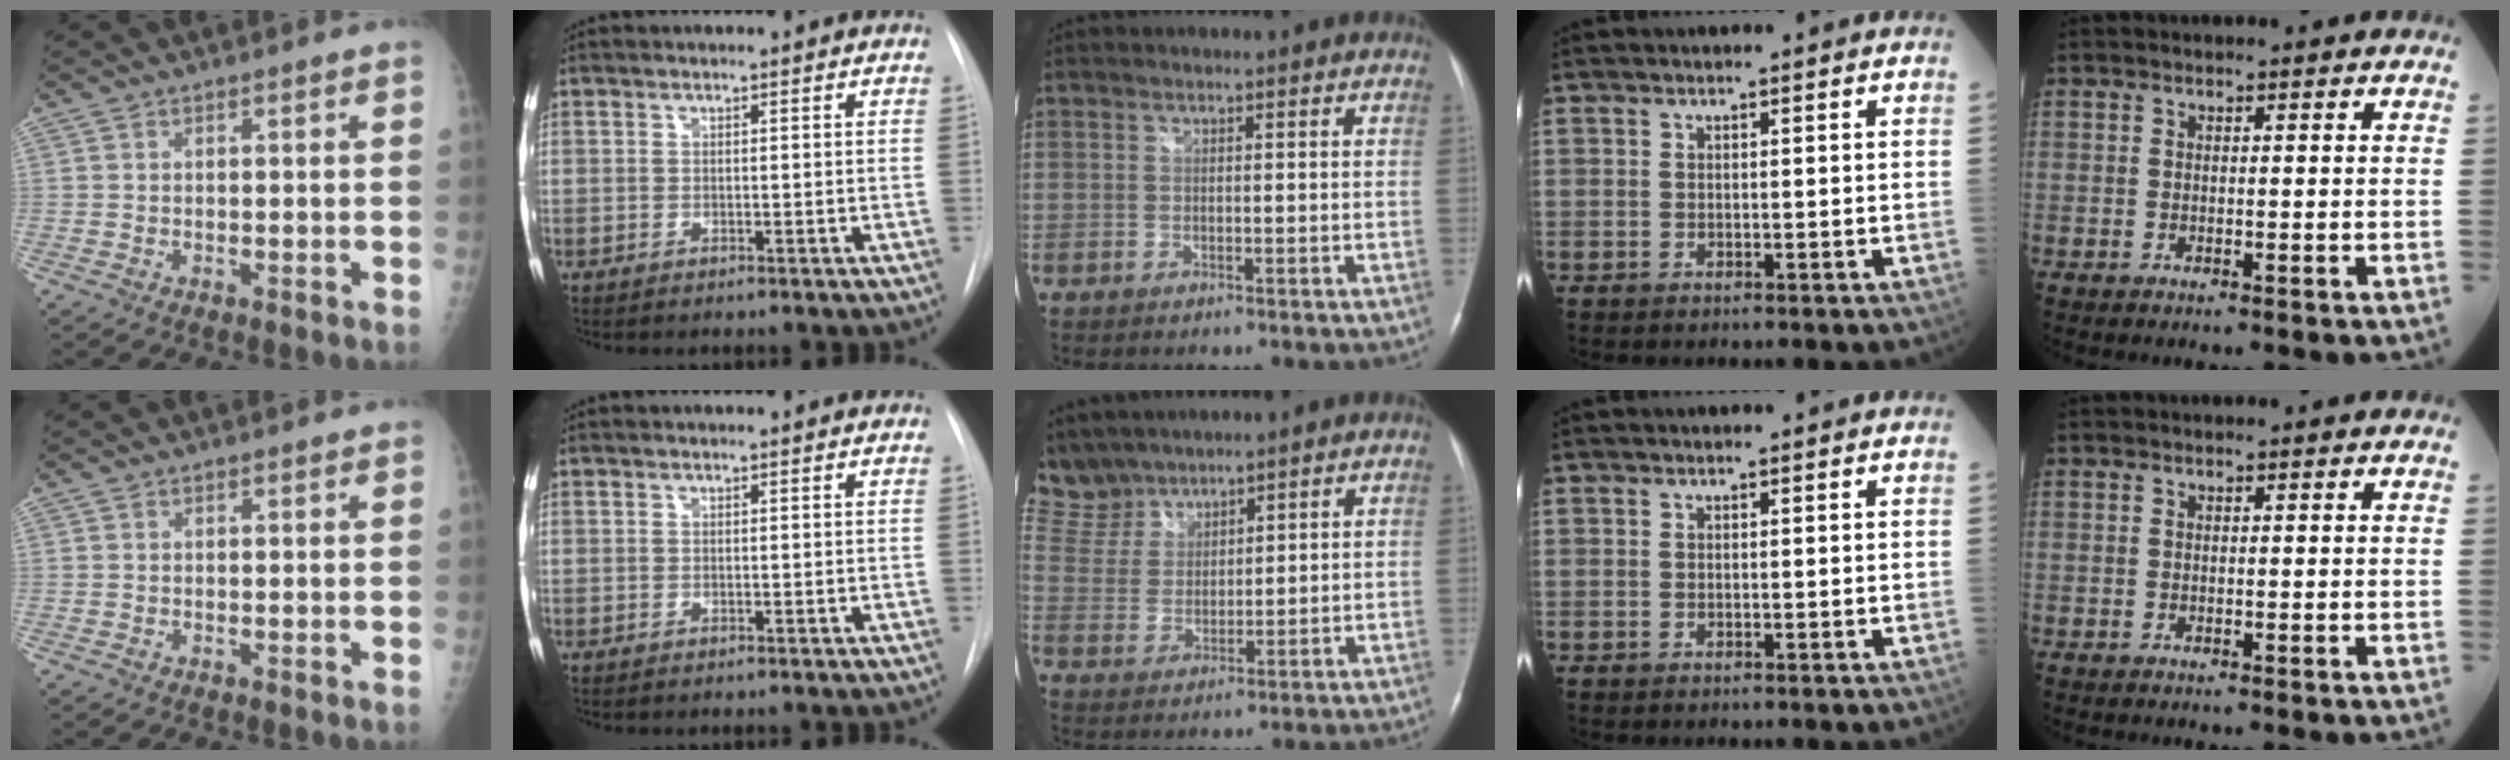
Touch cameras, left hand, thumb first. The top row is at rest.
{"middle": {"total": 8.0, "force": [7.4, 3.1, -0.1], "torque": [-0.007, 0.011, 0.166]}}